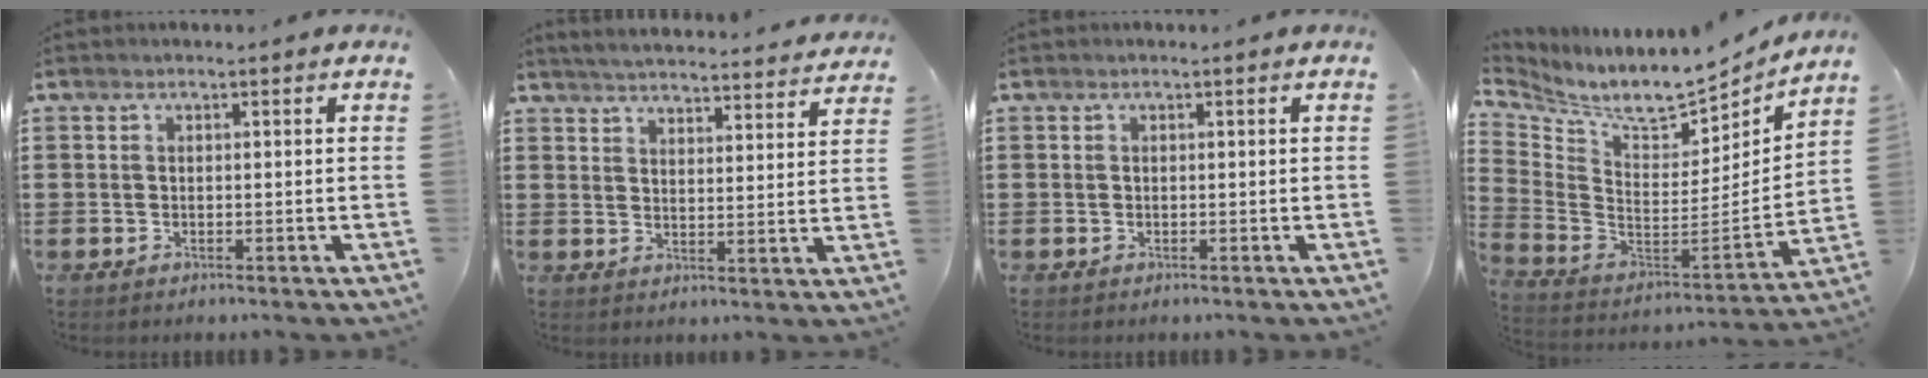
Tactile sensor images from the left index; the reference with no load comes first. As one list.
[{"total": 4.3, "force": [4.2, -0.5, 0.5], "torque": [-0.028, -0.031, 0.073]}, {"total": 0.0}, {"total": 7.9, "force": [7.0, 1.2, 3.4], "torque": [-0.093, -0.069, 0.116]}]